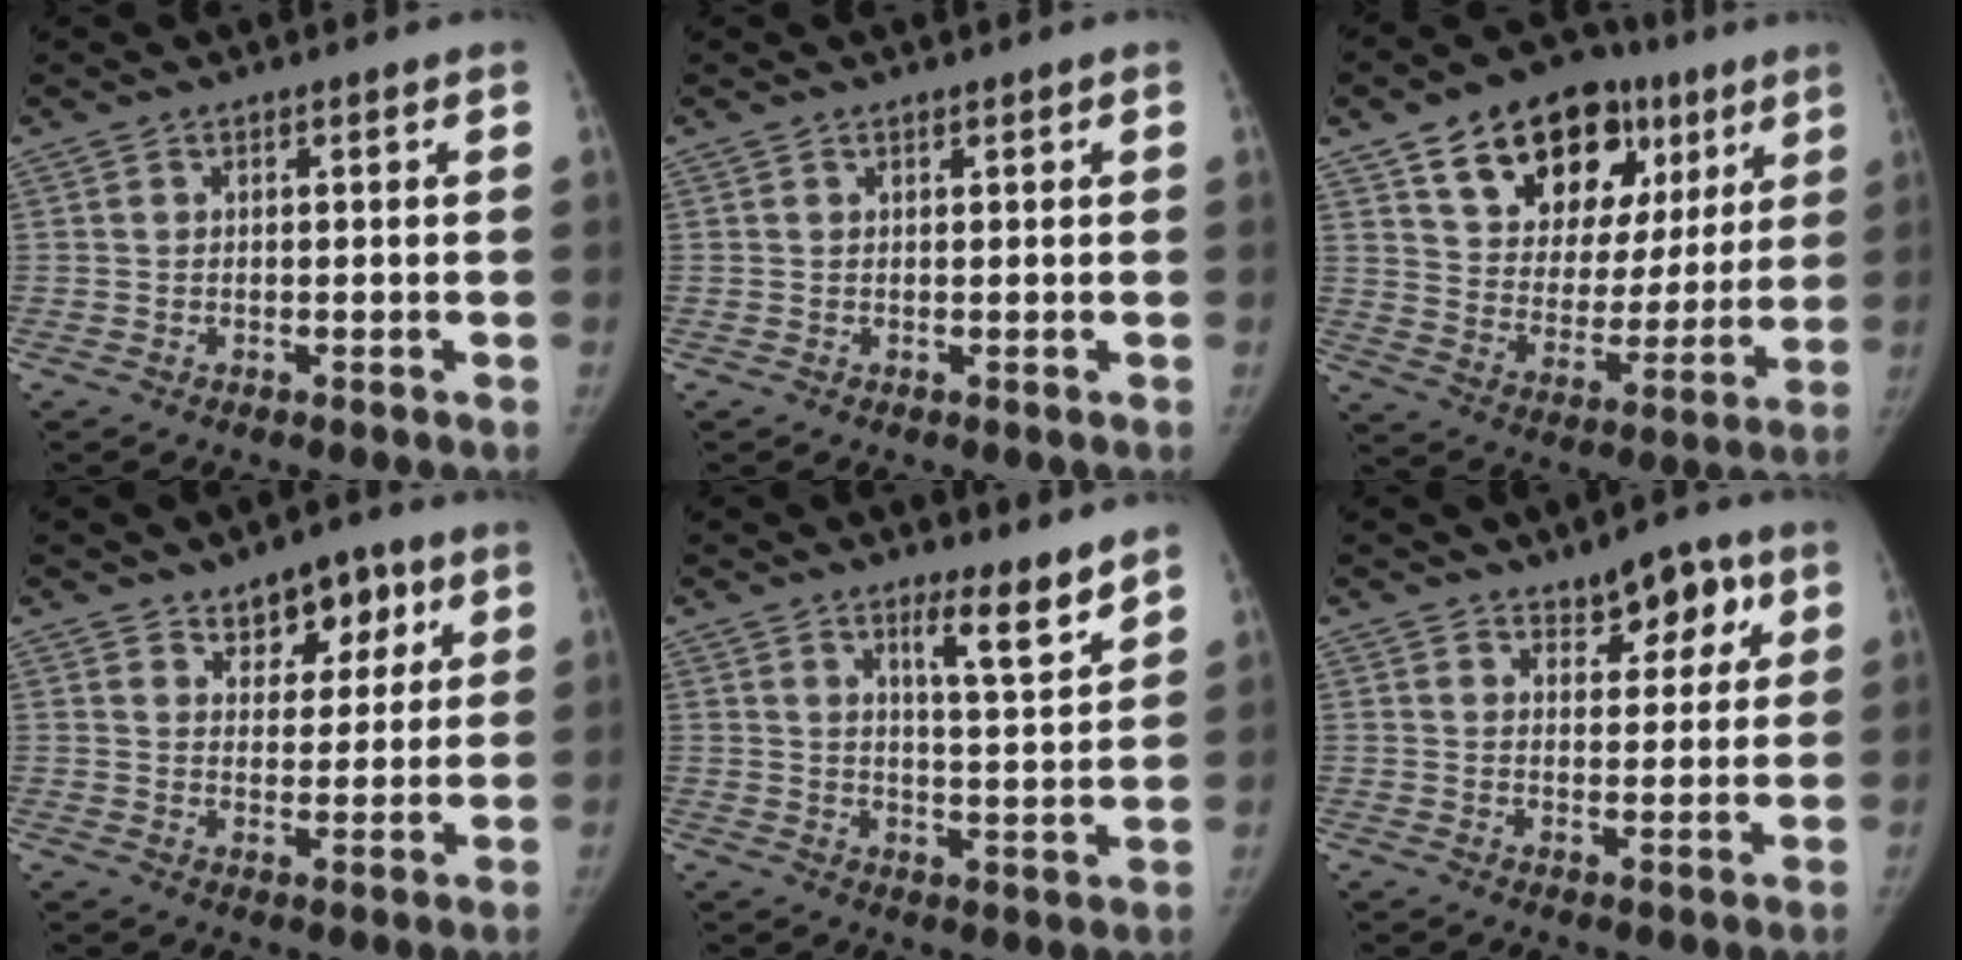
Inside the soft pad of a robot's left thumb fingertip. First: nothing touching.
{"total": 0.7, "force": [0.5, 0.3, 0.3], "torque": [-0.001, 0.000, 0.007]}
{"total": 23.9, "force": [12.3, 15.1, 13.8], "torque": [-0.154, -0.009, 0.198]}
{"total": 8.7, "force": [5.1, 5.3, 4.6], "torque": [-0.020, -0.023, 0.075]}
{"total": 7.8, "force": [5.8, 1.0, 5.2], "torque": [-0.071, -0.052, 0.092]}
{"total": 7.6, "force": [4.5, 4.1, 4.6], "torque": [-0.022, -0.020, 0.062]}